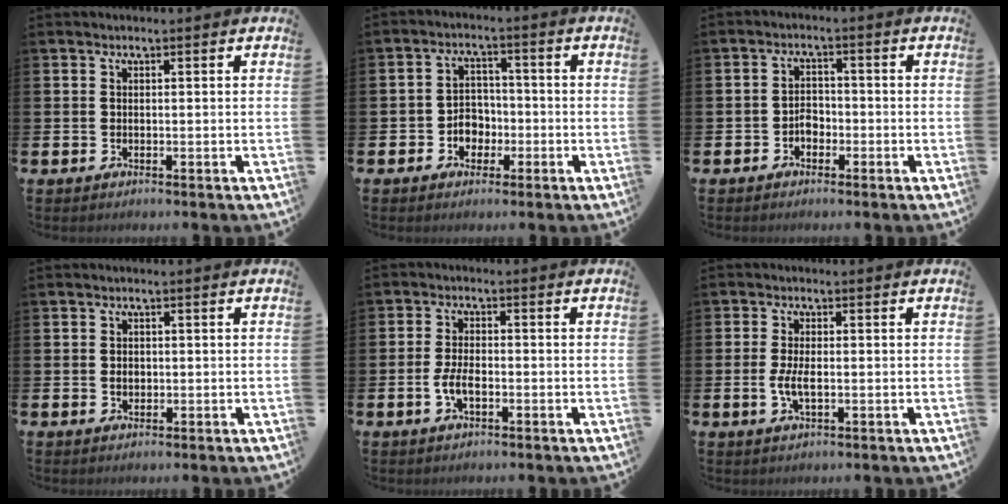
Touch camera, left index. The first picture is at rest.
{"total": 3.6, "force": [-1.5, 3.1, 1.2], "torque": [-0.024, 0.002, -0.036]}
{"total": 2.2, "force": [-1.3, 1.6, 0.9], "torque": [-0.012, 0.004, -0.030]}
{"total": 1.2, "force": [0.1, 1.0, 0.7], "torque": [0.000, 0.002, -0.004]}
{"total": 3.4, "force": [-0.9, 1.6, 2.9], "torque": [-0.043, 0.003, -0.018]}
{"total": 3.1, "force": [-0.4, 1.2, 2.8], "torque": [-0.050, -0.004, -0.011]}